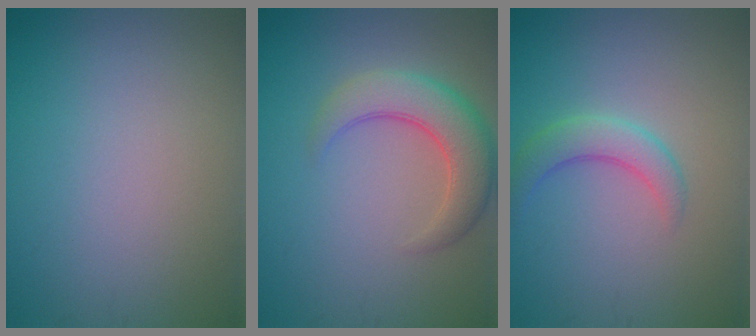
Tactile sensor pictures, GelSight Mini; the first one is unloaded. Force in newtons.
{"total": 5.3, "press": 5.3, "slide": 0.5}
{"total": 2.8, "press": 2.8, "slide": 0.1}